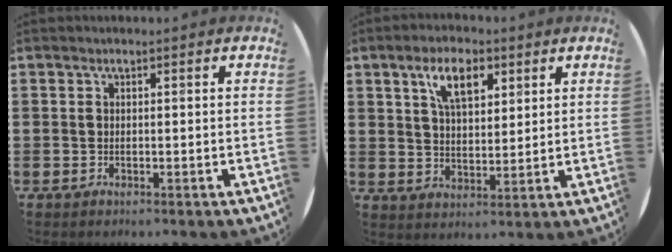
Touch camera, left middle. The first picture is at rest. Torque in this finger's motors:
{"motor_torque": [1.52, -0.62, 0.32, 0.19]}